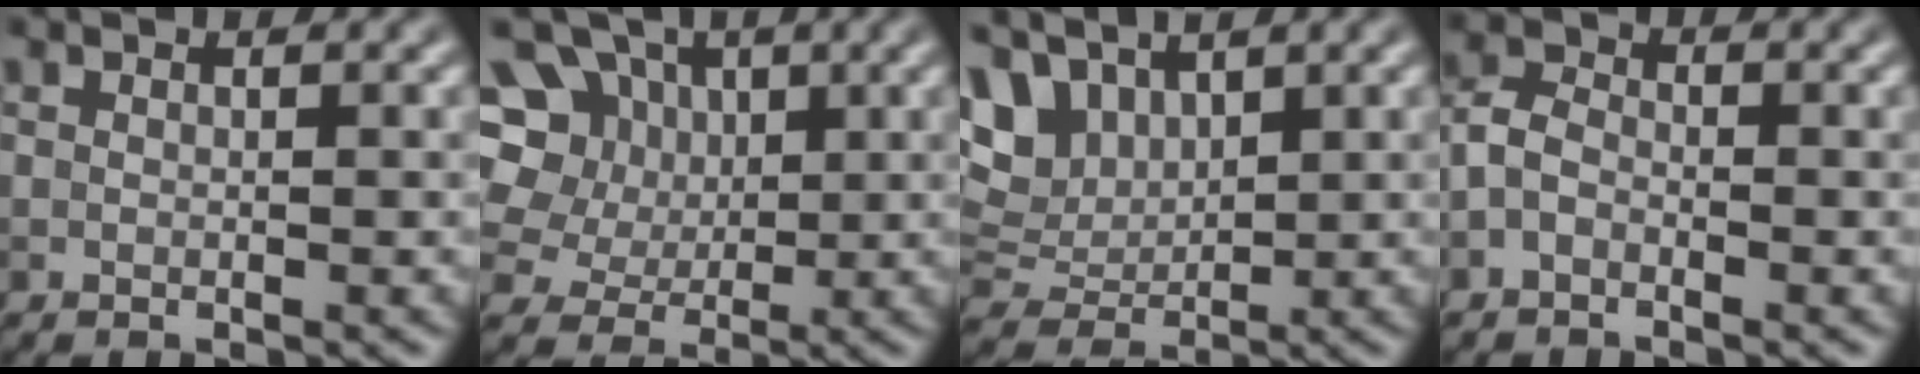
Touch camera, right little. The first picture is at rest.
{"total": 11.4, "force": [3.9, 9.5, 5.0], "torque": [-0.113, 0.043, 0.055]}
{"total": 6.3, "force": [3.5, 3.9, 3.5], "torque": [-0.088, 0.014, 0.074]}
{"total": 2.0, "force": [-1.1, 1.2, 1.2], "torque": [-0.024, 0.007, -0.030]}